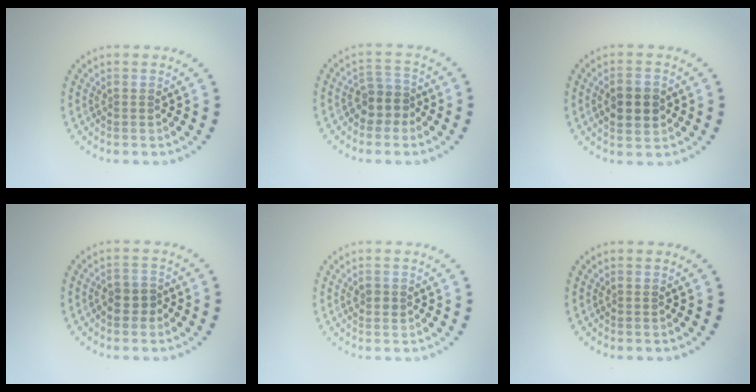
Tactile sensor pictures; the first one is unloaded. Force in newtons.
{"total": 2.6, "press": 2.3, "slide": 1.3}
{"total": 3.7, "press": 3.7, "slide": 0.3}
{"total": 2.0, "press": 1.8, "slide": 0.8}
{"total": 1.1, "press": 1.1, "slide": 0.2}
{"total": 0.0}